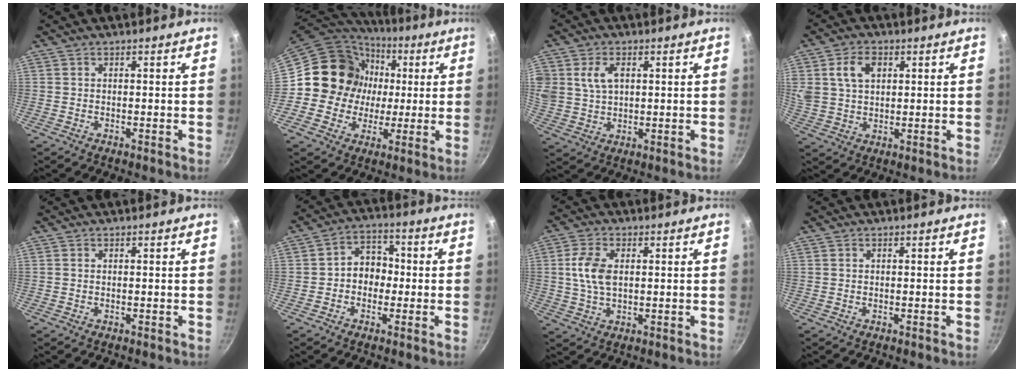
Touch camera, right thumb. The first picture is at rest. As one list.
[{"total": 16.0, "force": [1.2, 14.9, 5.6], "torque": [-0.076, 0.020, 0.012]}, {"total": 7.8, "force": [2.4, 5.6, 4.9], "torque": [-0.085, 0.001, 0.046]}, {"total": 8.7, "force": [3.0, 6.1, 5.4], "torque": [-0.089, 0.001, 0.054]}, {"total": 0.0}, {"total": 6.6, "force": [-0.8, 5.4, 3.8], "torque": [-0.015, 0.024, -0.025]}, {"total": 7.0, "force": [0.9, 4.1, 5.6], "torque": [-0.108, 0.006, 0.016]}, {"total": 0.0}]